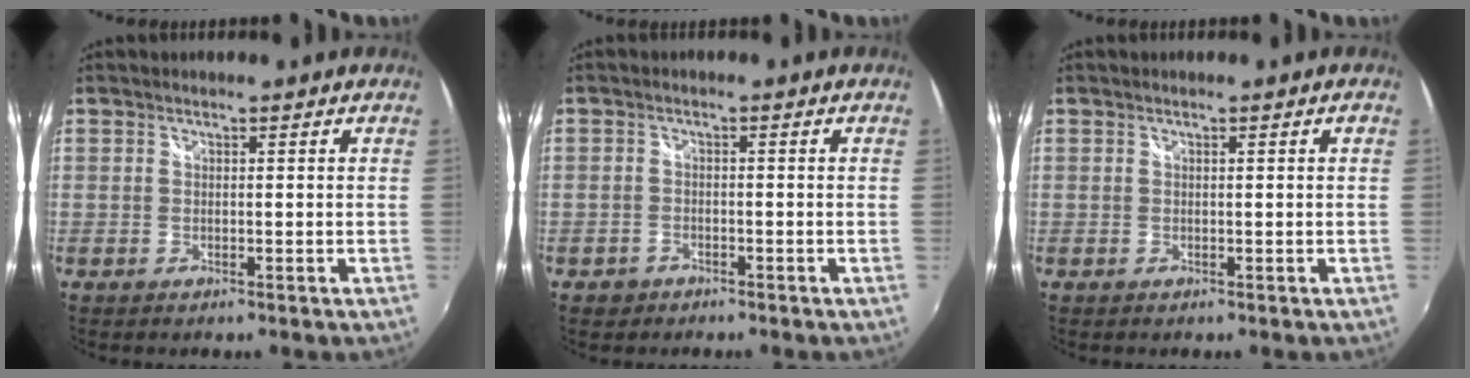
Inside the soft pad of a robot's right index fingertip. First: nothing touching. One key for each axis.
{"total": 2.6, "fx": -1.7, "fy": 2.0, "fz": 0.4, "tx": -0.017, "ty": 0.000, "tz": -0.026}
{"total": 0.8, "fx": 0.1, "fy": -0.2, "fz": 0.8, "tx": -0.009, "ty": 0.003, "tz": 0.001}